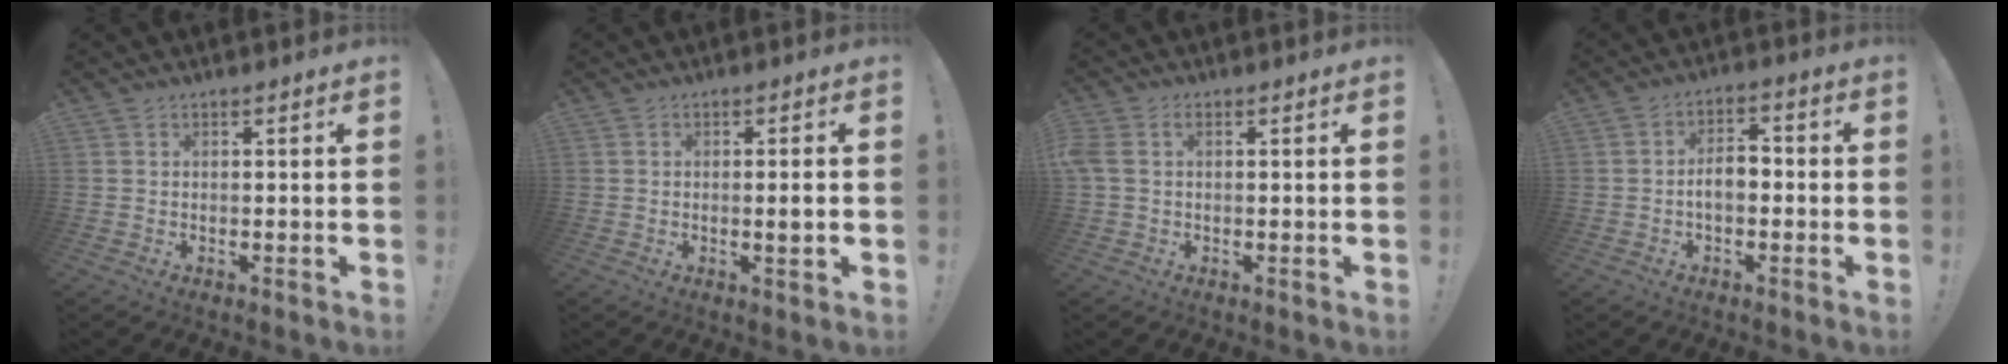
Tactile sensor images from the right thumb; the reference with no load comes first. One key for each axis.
{"total": 3.0, "fx": -0.2, "fy": 0.0, "fz": 3.0, "tx": -0.041, "ty": -0.005, "tz": -0.007}
{"total": 2.8, "fx": 0.4, "fy": 1.8, "fz": 2.1, "tx": -0.048, "ty": 0.007, "tz": 0.007}
{"total": 6.0, "fx": -1.2, "fy": 3.5, "fz": 4.7, "tx": -0.086, "ty": 0.008, "tz": -0.024}